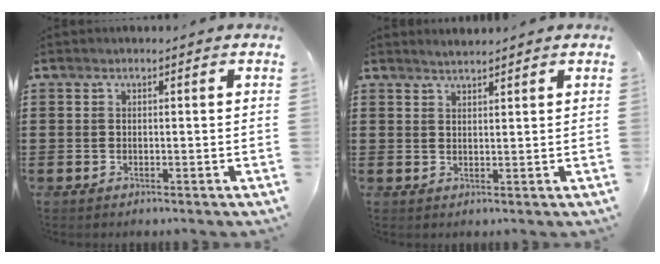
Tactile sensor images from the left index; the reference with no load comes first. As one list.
[{"total": 1.5, "force": [1.5, -0.1, 0.4], "torque": [-0.009, 0.001, 0.029]}]